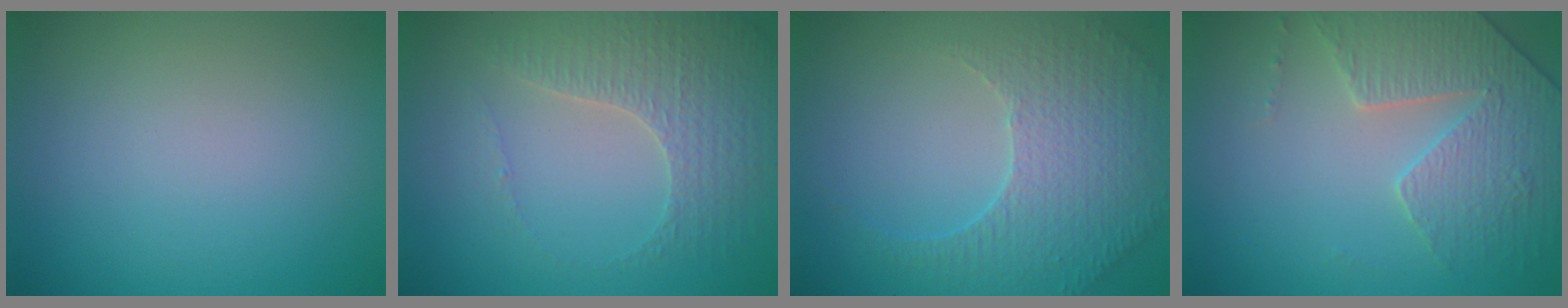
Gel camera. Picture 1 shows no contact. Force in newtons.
{"total": 3.2, "press": 3.1, "slide": 0.8}
{"total": 4.6, "press": 3.5, "slide": 2.9}
{"total": 4.0, "press": 3.9, "slide": 1.1}